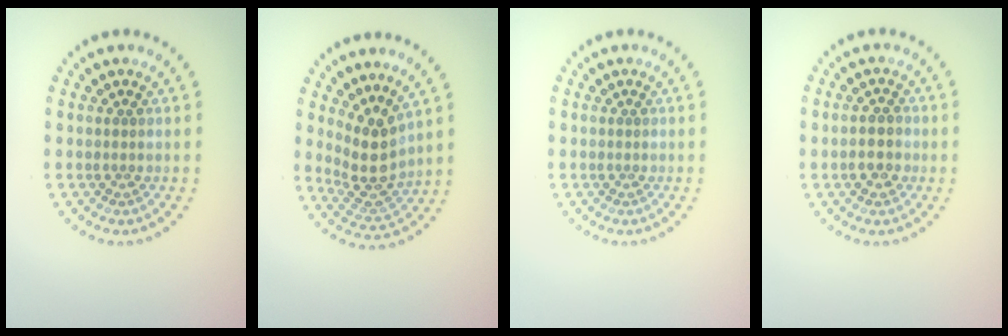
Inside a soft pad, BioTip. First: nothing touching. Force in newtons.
{"total": 3.8, "press": 2.9, "slide": 2.5}
{"total": 0.0}
{"total": 2.4, "press": 2.3, "slide": 0.6}